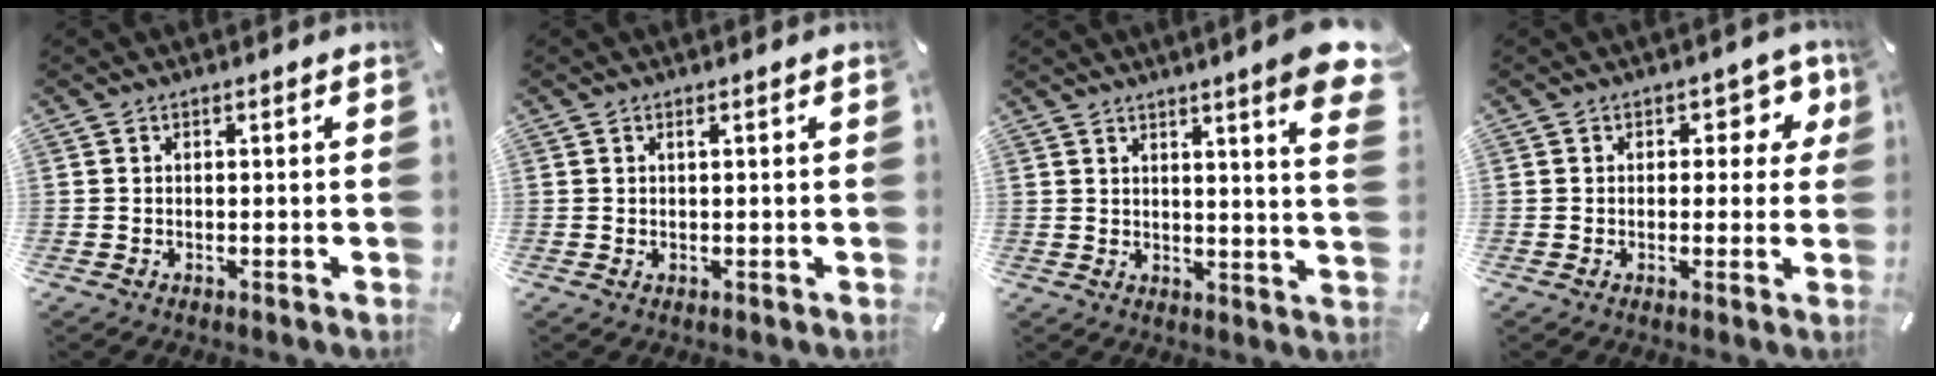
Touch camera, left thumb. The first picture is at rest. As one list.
[{"total": 0.9, "force": [0.4, 0.2, 0.7], "torque": [-0.013, 0.002, 0.007]}, {"total": 9.5, "force": [5.4, 0.6, 7.8], "torque": [-0.115, -0.036, 0.088]}, {"total": 6.0, "force": [2.0, 3.9, 4.1], "torque": [-0.030, -0.007, 0.025]}]